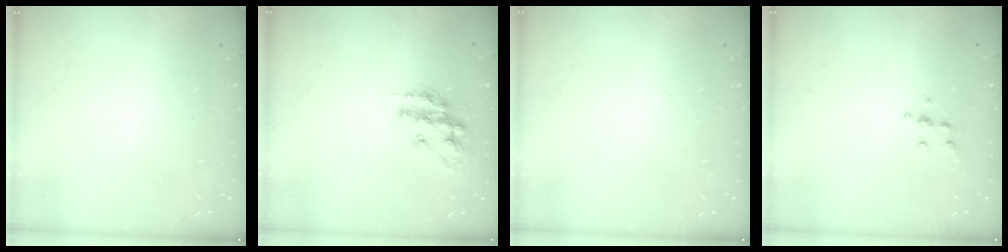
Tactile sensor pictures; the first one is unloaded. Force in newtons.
{"total": 13.3, "press": 13.3, "slide": 0.8}
{"total": 0.0}
{"total": 5.3, "press": 5.2, "slide": 0.5}